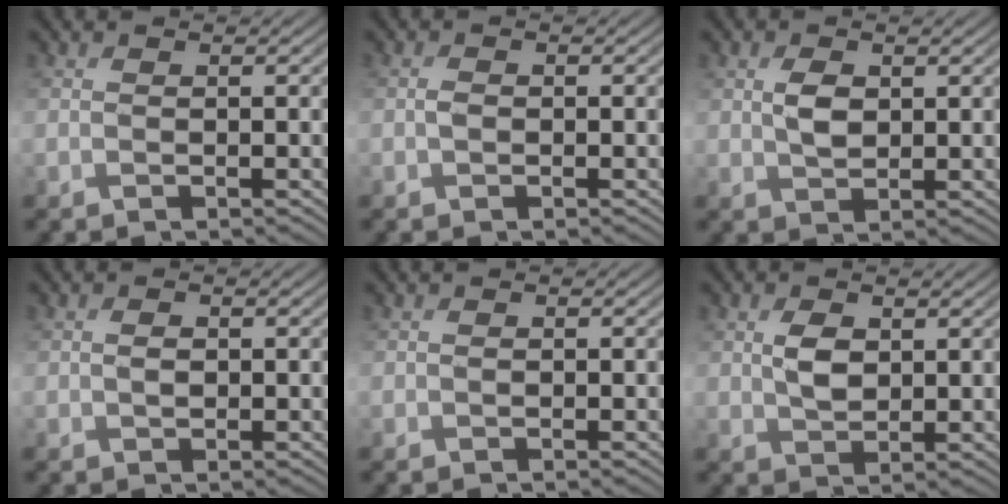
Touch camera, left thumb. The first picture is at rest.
{"total": 0.8, "force": [-0.2, 0.6, 0.6], "torque": [-0.012, 0.000, -0.006]}
{"total": 2.8, "force": [0.8, 1.8, 2.0], "torque": [-0.046, -0.003, 0.017]}
{"total": 1.2, "force": [0.1, 0.9, 0.9], "torque": [-0.018, 0.000, 0.001]}
{"total": 0.0}
{"total": 3.2, "force": [1.0, 2.0, 2.3], "torque": [-0.051, -0.002, 0.022]}